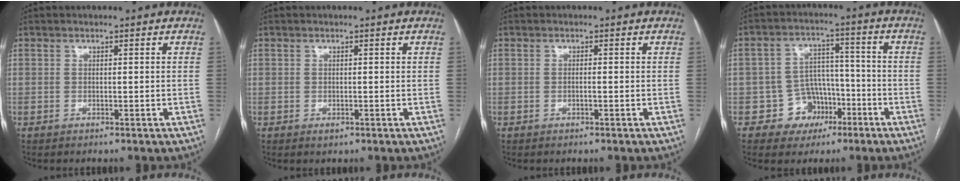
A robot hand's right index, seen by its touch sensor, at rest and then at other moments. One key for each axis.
{"total": 0.5, "fx": -0.1, "fy": 0.5, "fz": 0.2, "tx": 0.001, "ty": 0.000, "tz": 0.000}
{"total": 0.7, "fx": -0.2, "fy": 0.0, "fz": 0.7, "tx": -0.014, "ty": 0.000, "tz": -0.002}
{"total": 7.2, "fx": -3.3, "fy": 6.3, "fz": 1.0, "tx": 0.002, "ty": 0.021, "tz": -0.043}